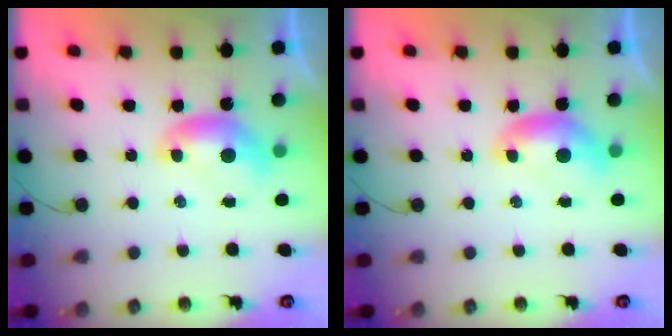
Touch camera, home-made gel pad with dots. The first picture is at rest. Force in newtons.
{"total": 0.0}